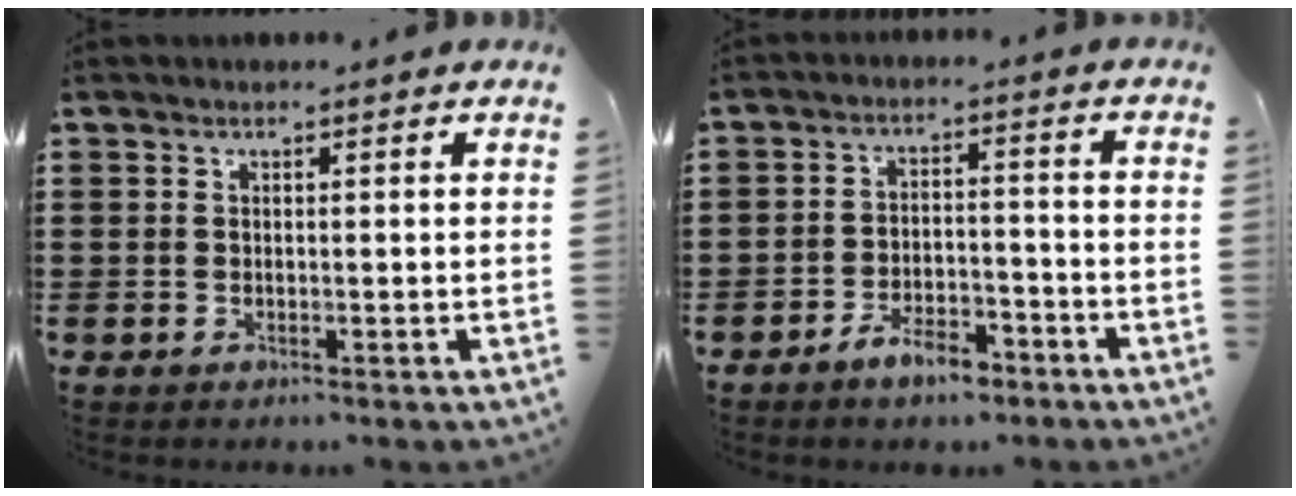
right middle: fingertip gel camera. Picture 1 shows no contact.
{"total": 5.6, "force": [-4.6, 1.9, 2.6], "torque": [-0.045, 0.012, -0.088]}